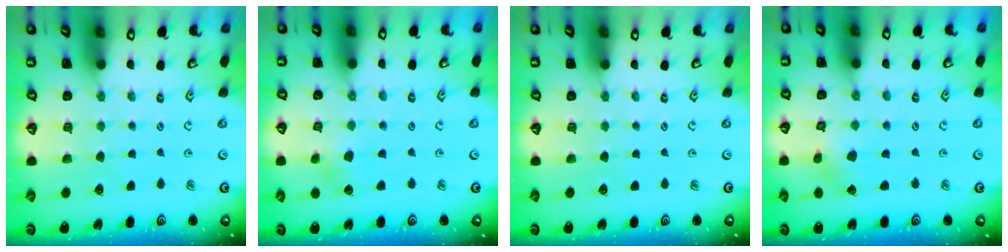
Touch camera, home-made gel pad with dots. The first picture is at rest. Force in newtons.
{"total": 3.4, "press": 3.4, "slide": 0.4}
{"total": 0.0}
{"total": 2.4, "press": 2.4, "slide": 0.2}